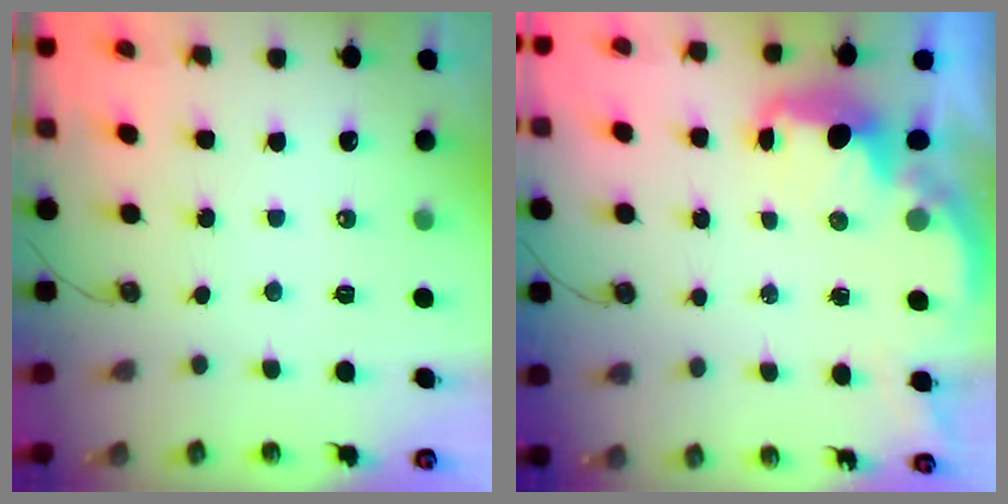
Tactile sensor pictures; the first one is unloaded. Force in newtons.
{"total": 2.9, "press": 2.8, "slide": 0.4}